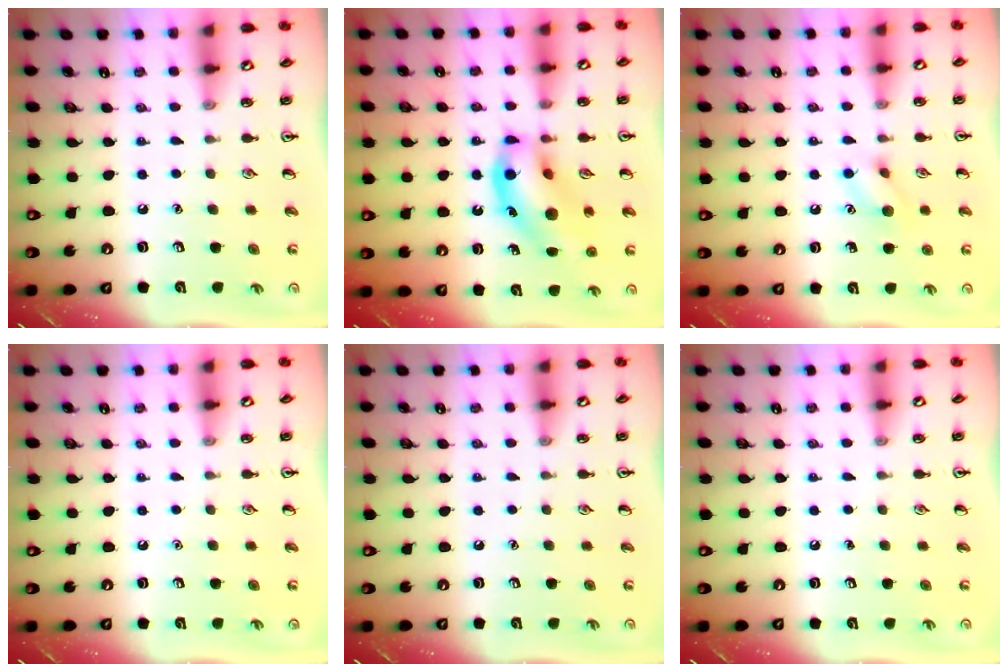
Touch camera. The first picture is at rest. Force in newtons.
{"total": 15.4, "press": 14.9, "slide": 4.1}
{"total": 7.8, "press": 7.8, "slide": 0.5}
{"total": 0.0}
{"total": 0.0}
{"total": 0.0}